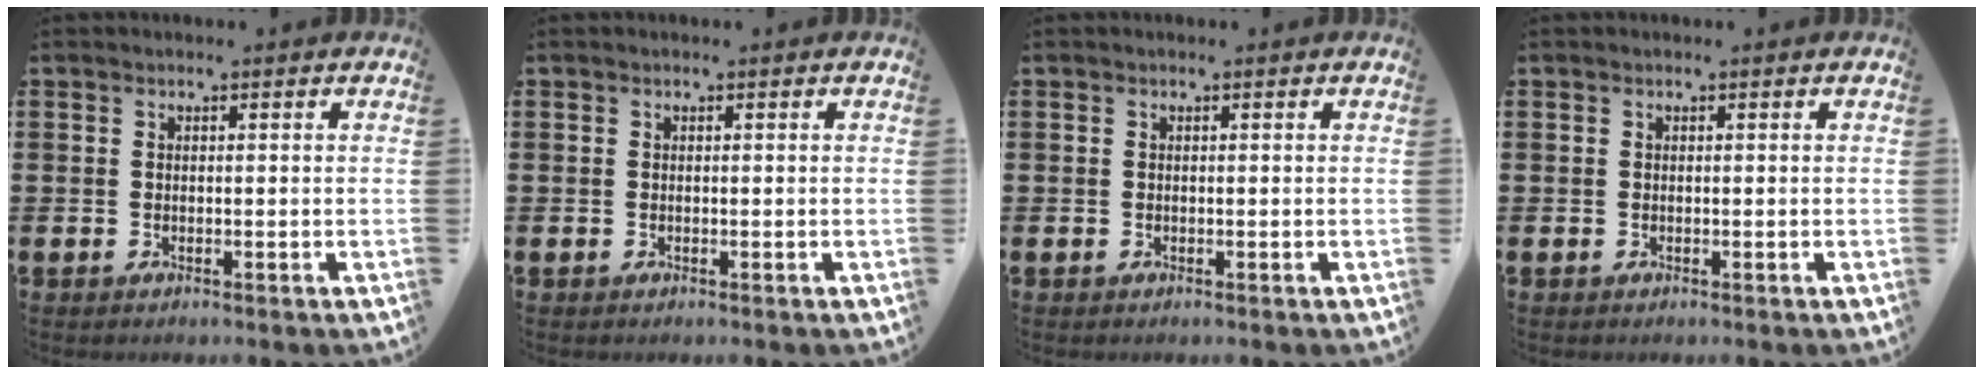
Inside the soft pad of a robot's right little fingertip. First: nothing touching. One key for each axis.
{"total": 0.0}
{"total": 0.0}
{"total": 0.0}